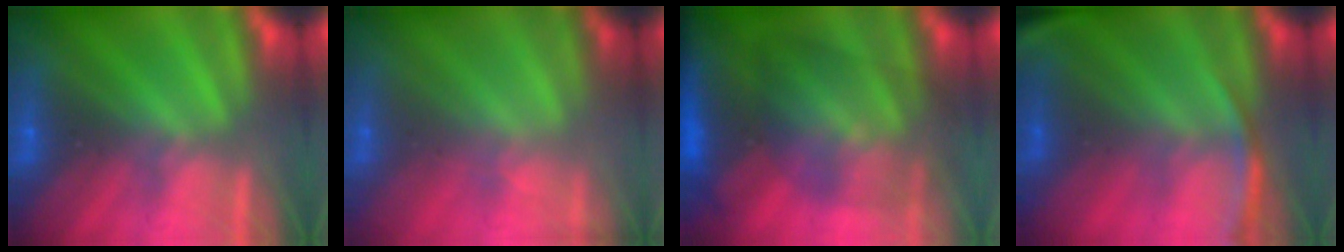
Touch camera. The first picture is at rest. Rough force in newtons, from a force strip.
{"total": 1.5}
{"total": 7.9}
{"total": 2.6}